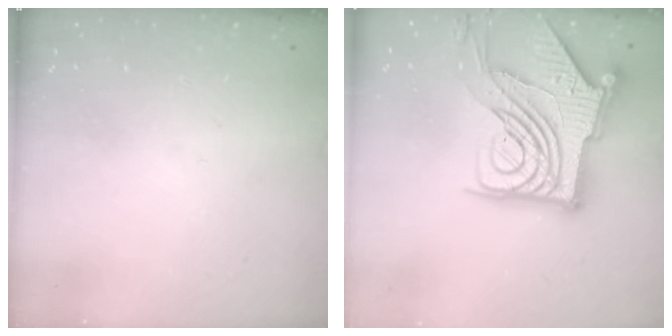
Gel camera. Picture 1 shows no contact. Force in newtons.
{"total": 20.6, "press": 20.4, "slide": 2.3}